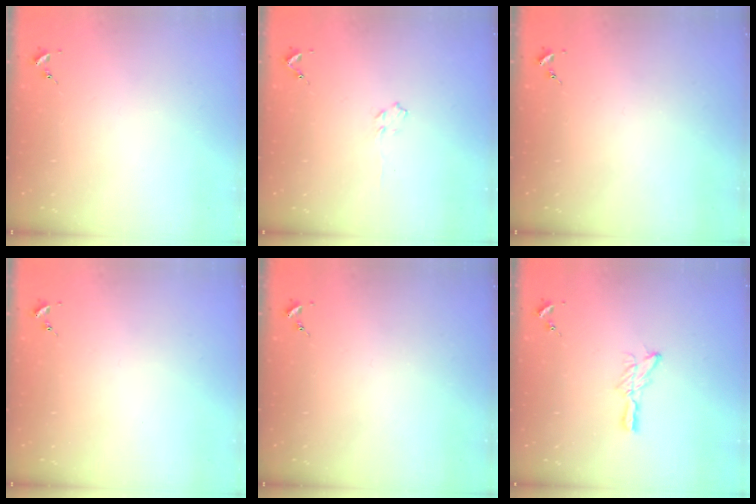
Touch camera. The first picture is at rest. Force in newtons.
{"total": 3.9, "press": 3.9, "slide": 0.6}
{"total": 0.0}
{"total": 0.0}
{"total": 0.0}
{"total": 6.1, "press": 6.0, "slide": 0.7}